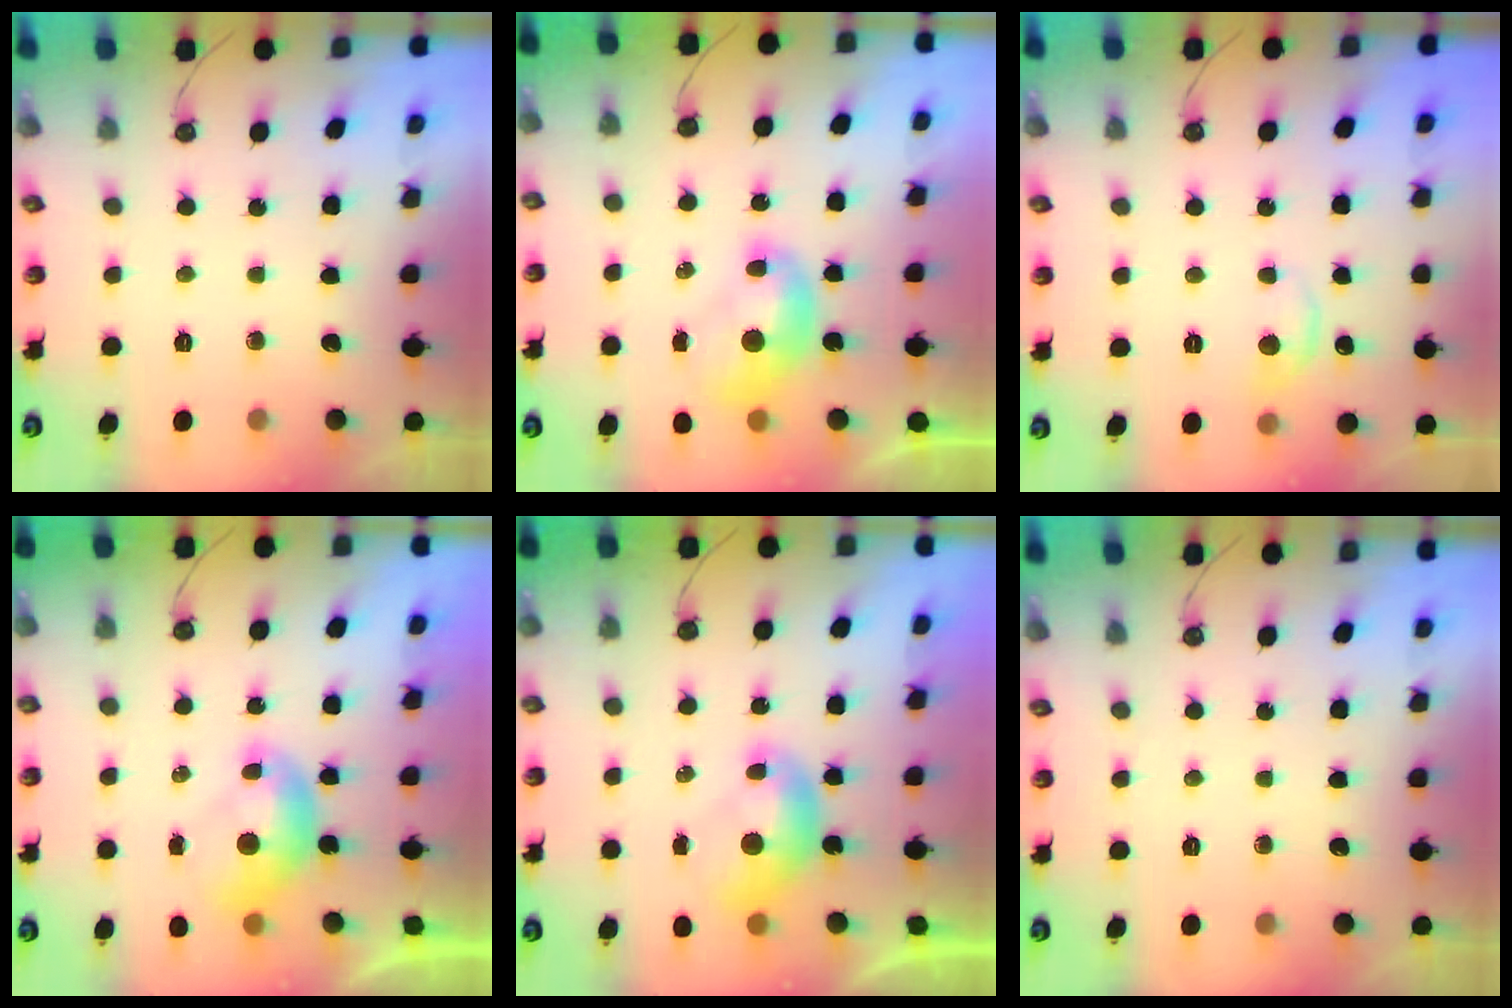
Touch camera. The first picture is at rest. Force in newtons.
{"total": 1.1, "press": 1.1, "slide": 0.0}
{"total": 1.3, "press": 1.2, "slide": 0.5}
{"total": 0.0}
{"total": 0.0}
{"total": 0.0}